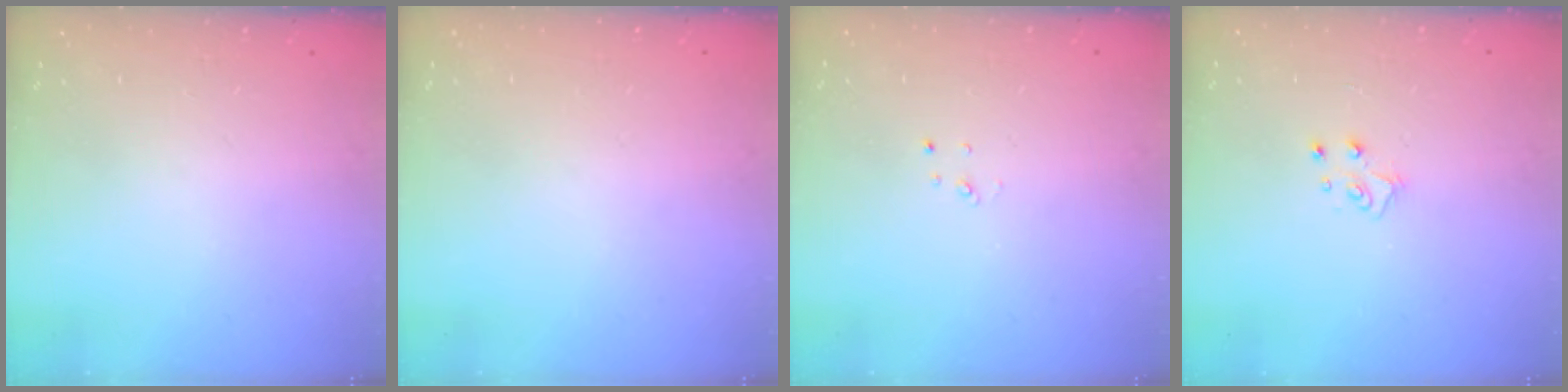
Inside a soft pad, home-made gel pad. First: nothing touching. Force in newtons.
{"total": 0.0}
{"total": 2.2, "press": 2.2, "slide": 0.2}
{"total": 4.6, "press": 4.6, "slide": 0.5}